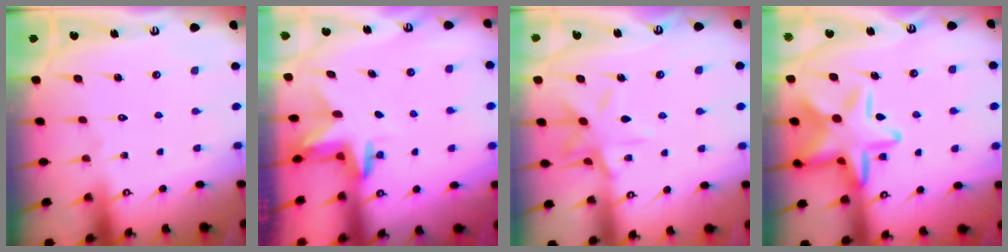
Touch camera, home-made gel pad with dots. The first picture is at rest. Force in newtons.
{"total": 2.7, "press": 2.7, "slide": 0.1}
{"total": 9.7, "press": 9.7, "slide": 0.6}
{"total": 17.8, "press": 17.7, "slide": 0.9}